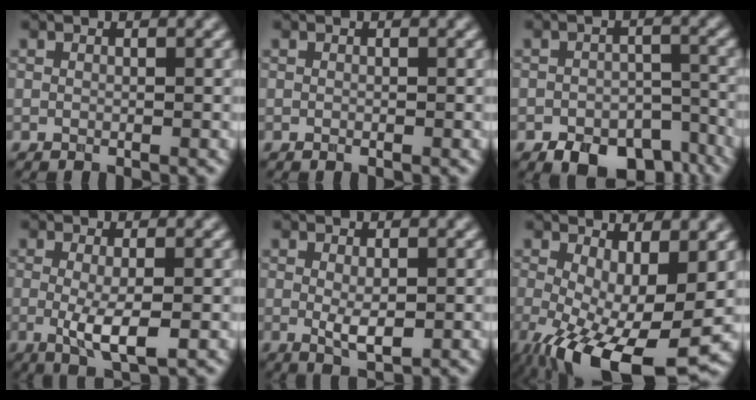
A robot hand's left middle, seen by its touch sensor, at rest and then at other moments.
{"total": 0.0}
{"total": 7.7, "force": [-5.5, 3.9, 3.8], "torque": [-0.042, -0.017, -0.077]}
{"total": 3.7, "force": [-0.5, 0.9, 3.6], "torque": [-0.067, -0.012, -0.006]}
{"total": 2.4, "force": [-0.1, 0.9, 2.2], "torque": [-0.040, -0.006, 0.003]}
{"total": 11.6, "force": [-3.5, 4.8, 10.0], "torque": [-0.179, -0.028, -0.046]}